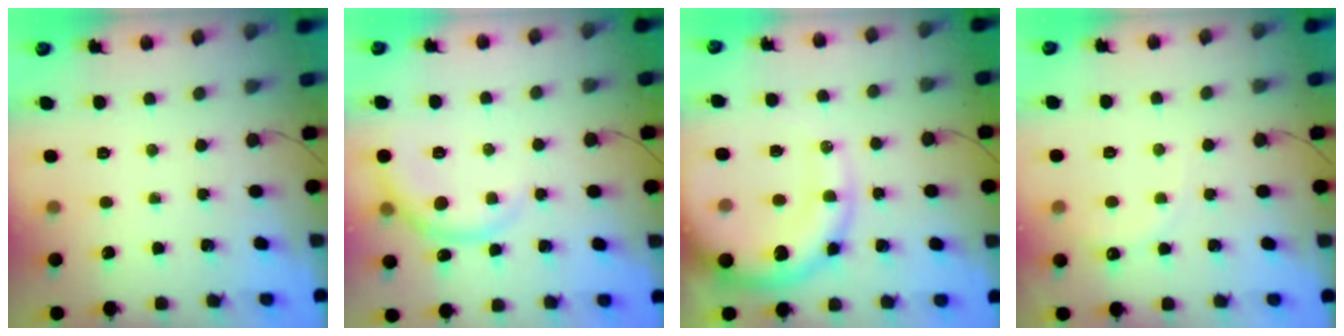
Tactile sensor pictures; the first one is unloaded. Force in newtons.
{"total": 6.7, "press": 6.6, "slide": 1.0}
{"total": 17.5, "press": 17.1, "slide": 3.8}
{"total": 6.1, "press": 5.9, "slide": 1.5}